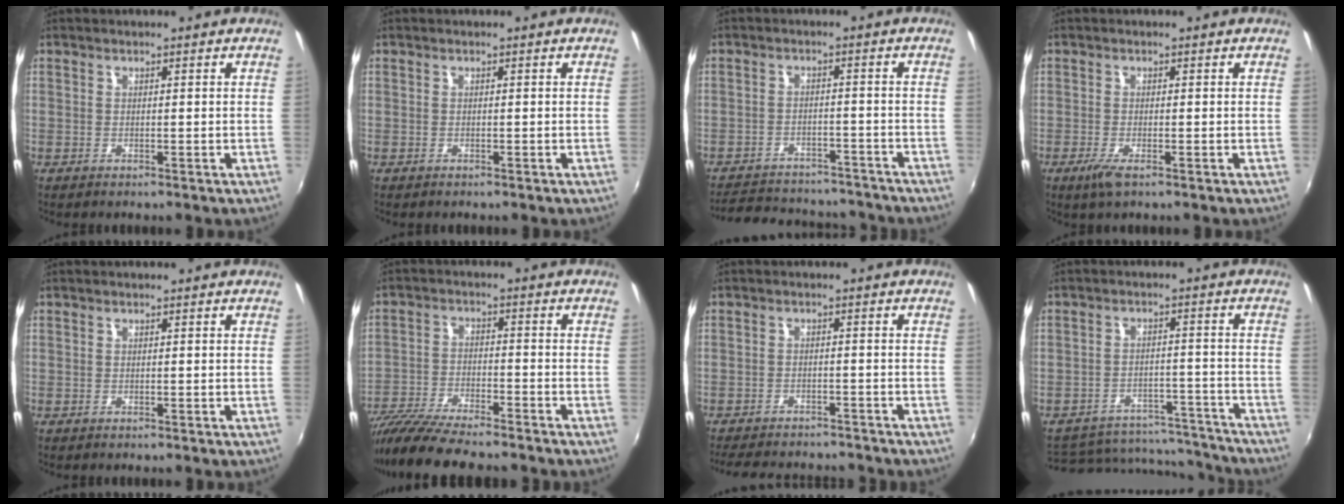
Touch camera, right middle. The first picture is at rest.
{"total": 0.0}
{"total": 17.6, "force": [-15.5, 5.8, 6.0], "torque": [-0.132, 0.013, -0.202]}
{"total": 2.9, "force": [-1.6, 0.4, 2.3], "torque": [-0.049, -0.011, -0.030]}
{"total": 0.0}
{"total": 14.2, "force": [-12.2, 1.9, 6.9], "torque": [-0.149, -0.034, -0.216]}
{"total": 12.1, "force": [-10.7, 3.4, 4.5], "torque": [-0.104, -0.013, -0.155]}
{"total": 14.7, "force": [-12.5, 7.0, 3.5], "torque": [-0.081, 0.043, -0.145]}